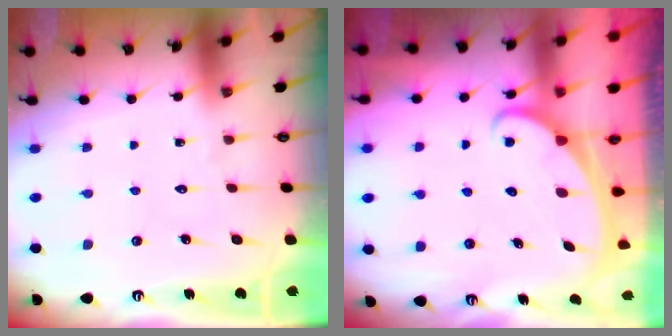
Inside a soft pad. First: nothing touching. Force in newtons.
{"total": 2.0, "press": 2.0, "slide": 0.1}